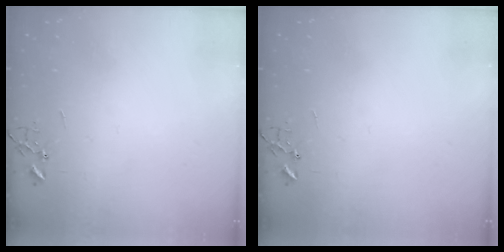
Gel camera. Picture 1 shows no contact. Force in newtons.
{"total": 0.0}